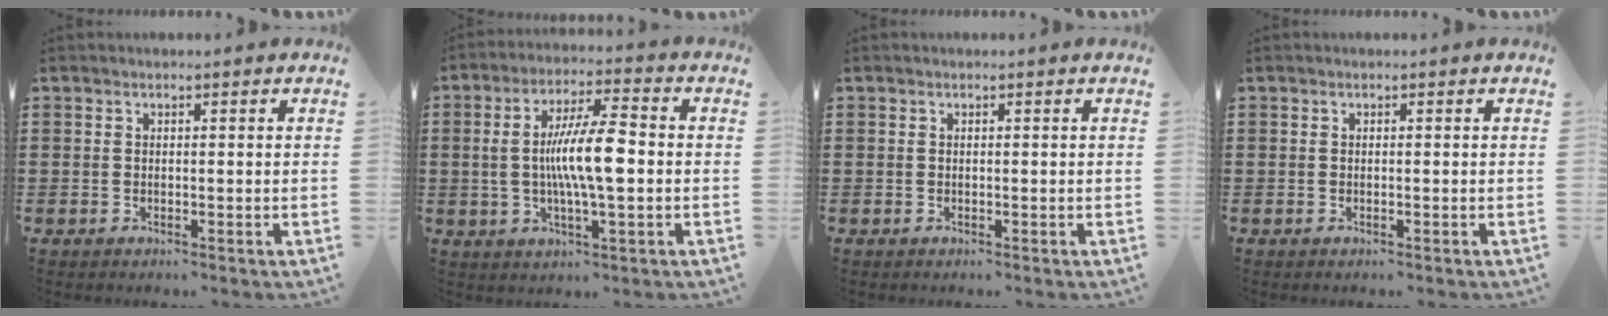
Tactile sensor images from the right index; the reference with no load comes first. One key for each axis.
{"total": 10.0, "fx": -0.3, "fy": 2.0, "fz": 9.8, "tx": -0.184, "ty": 0.001, "tz": -0.010}
{"total": 0.0}
{"total": 0.0}